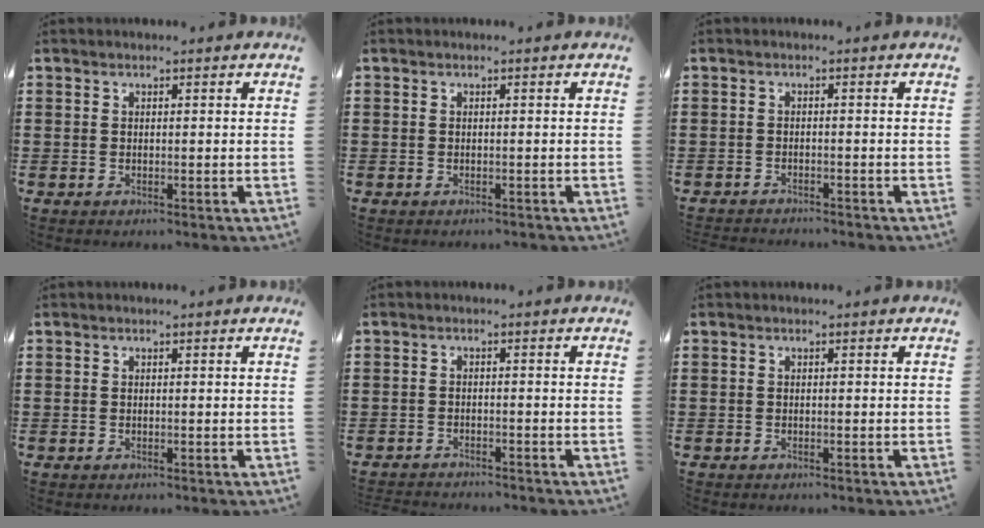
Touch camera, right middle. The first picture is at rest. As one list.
[{"total": 0.0}, {"total": 1.4, "force": [-1.4, 0.0, 0.0], "torque": [-0.005, 0.000, -0.029]}, {"total": 0.0}, {"total": 1.7, "force": [-1.7, 0.0, 0.0], "torque": [-0.006, -0.002, -0.037]}, {"total": 0.0}]